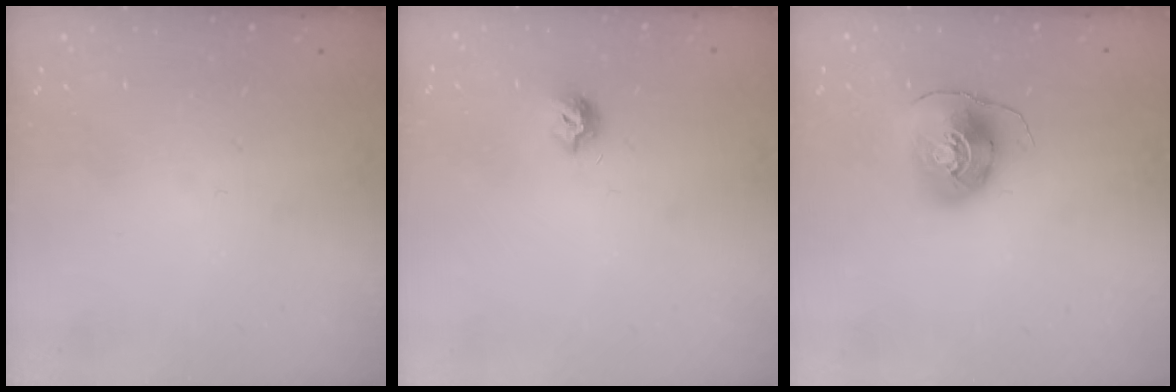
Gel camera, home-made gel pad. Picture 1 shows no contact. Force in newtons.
{"total": 6.4, "press": 6.4, "slide": 0.3}
{"total": 8.5, "press": 8.4, "slide": 0.7}